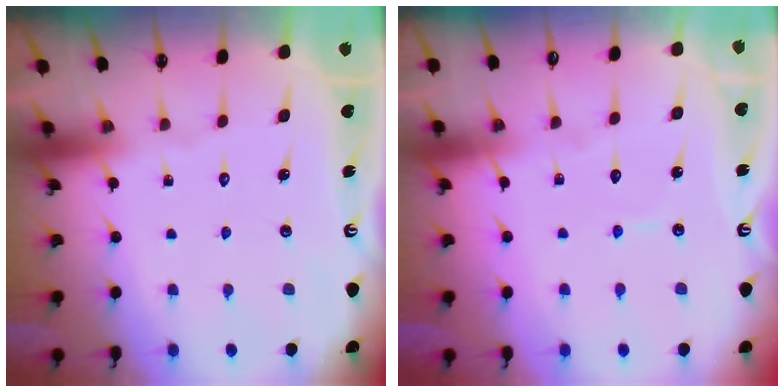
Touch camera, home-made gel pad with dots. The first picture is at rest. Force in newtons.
{"total": 3.5, "press": 3.5, "slide": 0.2}